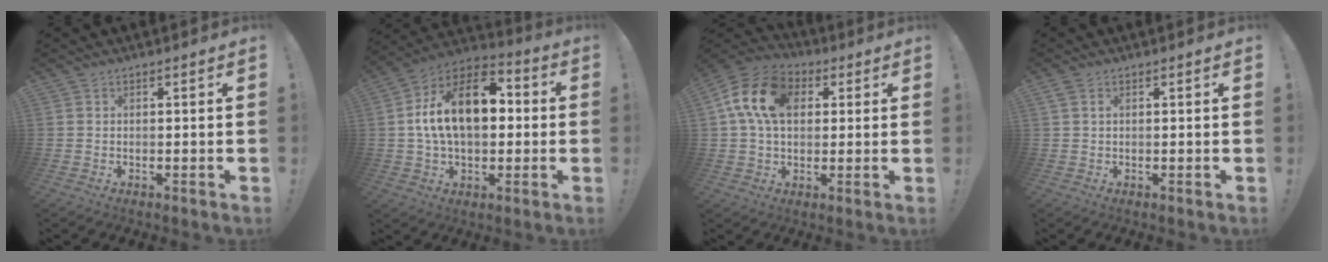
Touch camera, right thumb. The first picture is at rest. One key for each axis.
{"total": 19.6, "fx": 2.7, "fy": 11.5, "fz": 15.6, "tx": -0.265, "ty": 0.006, "tz": 0.045}
{"total": 16.3, "fx": 4.5, "fy": 11.1, "fz": 11.0, "tx": -0.190, "ty": 0.007, "tz": 0.084}
{"total": 0.8, "fx": 0.3, "fy": 0.3, "fz": 0.7, "tx": -0.015, "ty": 0.003, "tz": 0.004}